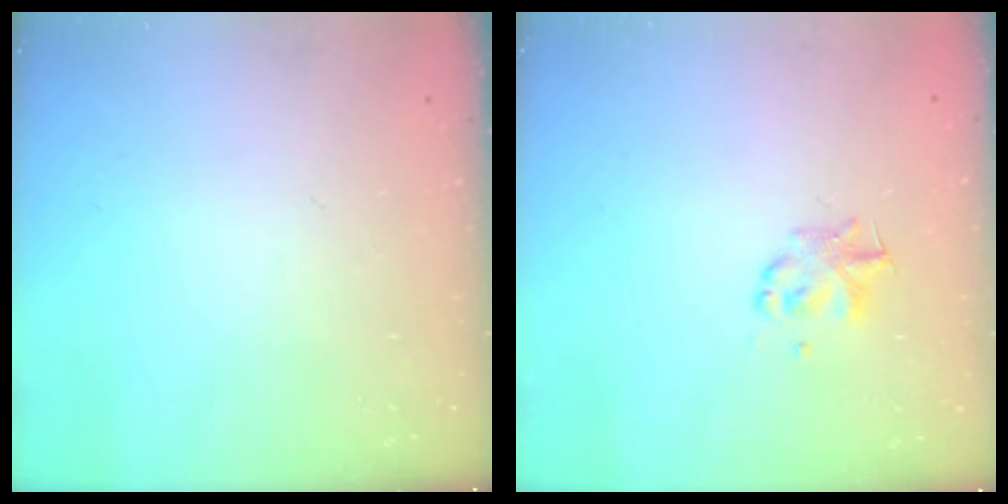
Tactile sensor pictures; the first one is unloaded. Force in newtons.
{"total": 2.2, "press": 2.1, "slide": 0.4}